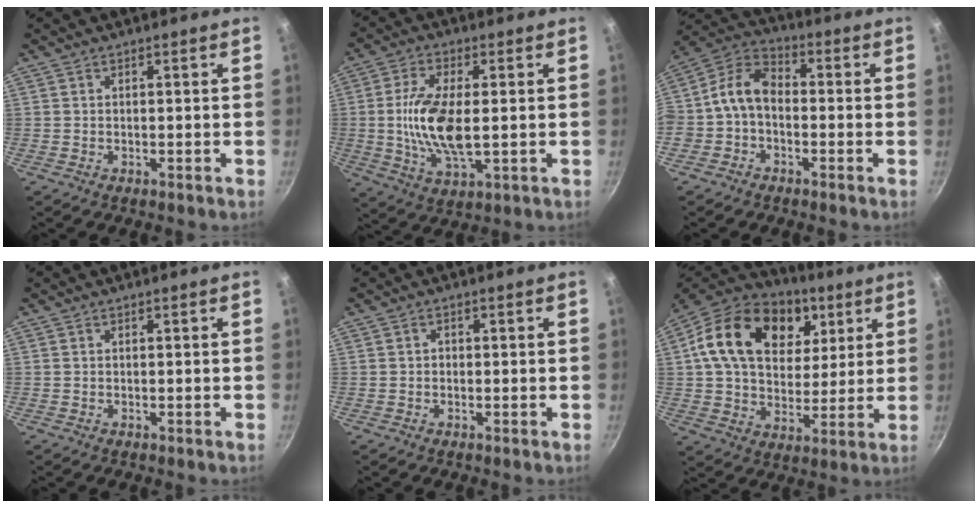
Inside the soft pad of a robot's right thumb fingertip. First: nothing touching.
{"total": 12.6, "force": [0.2, 5.6, 11.3], "torque": [-0.223, -0.005, 0.002]}
{"total": 9.1, "force": [-1.5, 6.7, 6.0], "torque": [-0.101, 0.042, -0.045]}
{"total": 0.0}
{"total": 1.0, "force": [0.0, 0.8, 0.5], "torque": [-0.007, 0.005, -0.001]}
{"total": 24.0, "force": [8.4, 16.7, 15.1], "torque": [-0.245, -0.004, 0.132]}